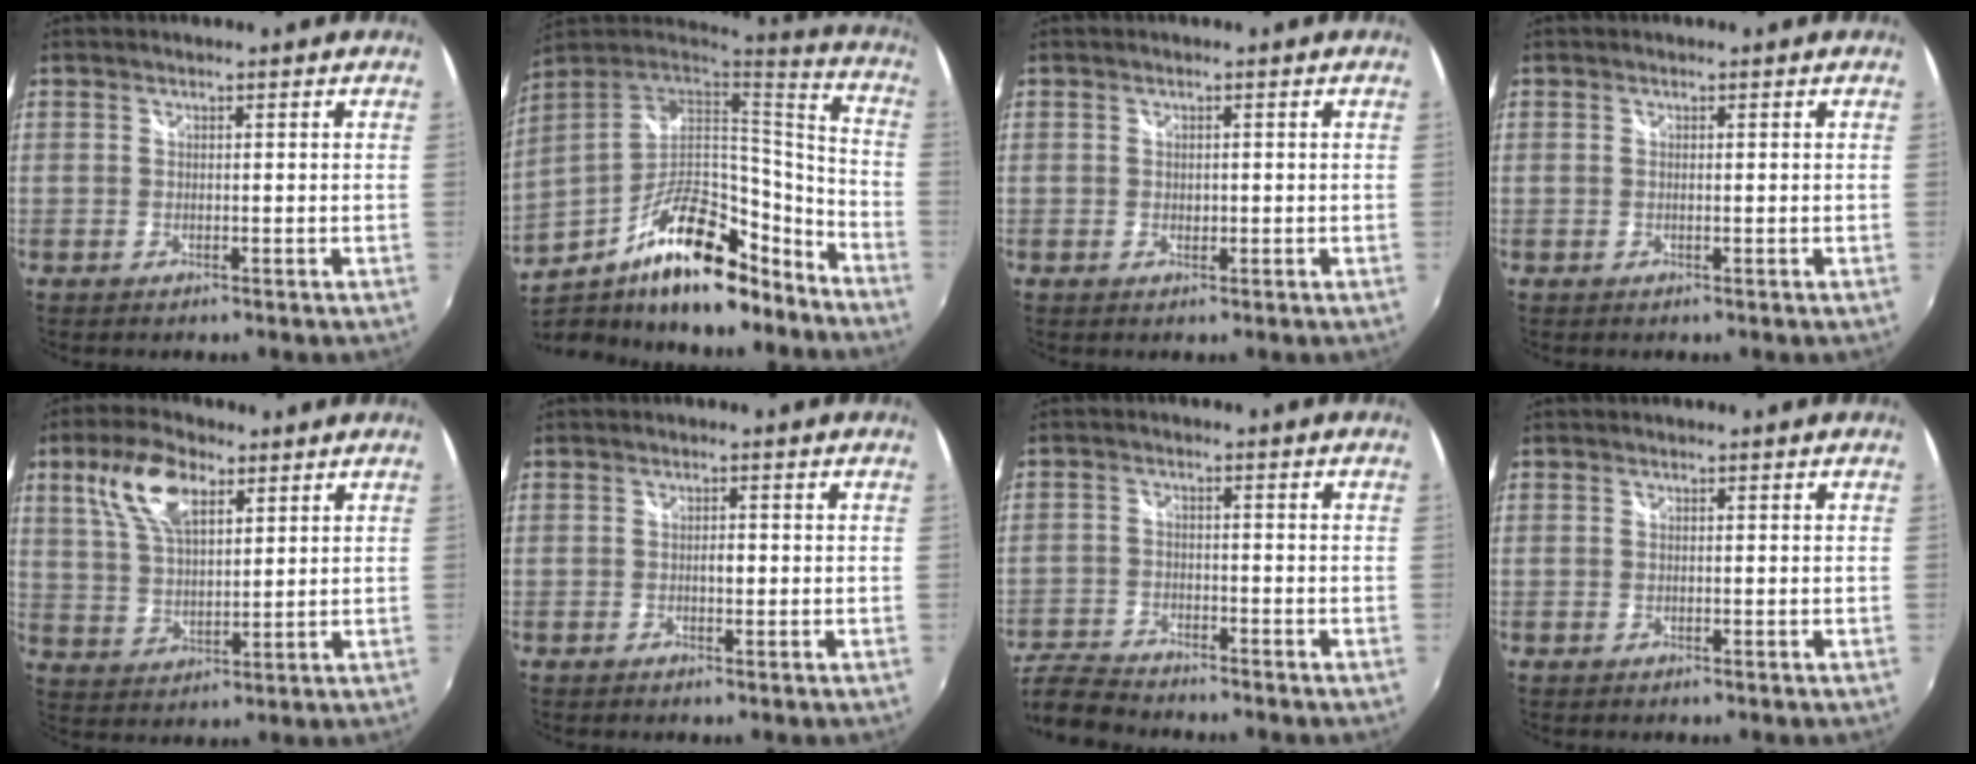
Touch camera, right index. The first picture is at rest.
{"total": 26.4, "force": [-15.8, 11.3, 17.9], "torque": [-0.321, 0.005, -0.245]}
{"total": 0.8, "force": [0.0, 0.8, 0.3], "torque": [-0.002, -0.001, 0.001]}
{"total": 0.5, "force": [0.1, -0.2, 0.5], "torque": [-0.010, 0.000, 0.001]}
{"total": 11.1, "force": [5.7, 5.1, 8.1], "torque": [-0.160, 0.020, 0.112]}
{"total": 1.2, "force": [-0.1, 0.6, 1.0], "torque": [-0.018, 0.002, -0.003]}
{"total": 9.5, "force": [-8.7, 2.5, 2.9], "torque": [-0.092, -0.013, -0.165]}
{"total": 0.0}